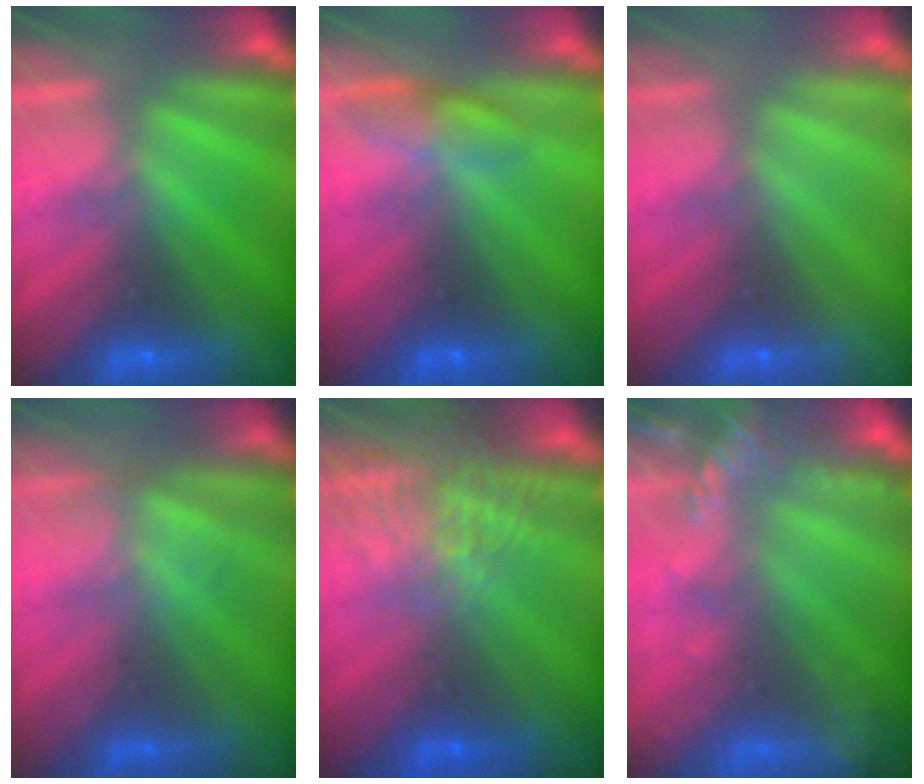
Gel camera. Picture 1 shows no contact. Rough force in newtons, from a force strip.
{"total": 3.9}
{"total": 3.0}
{"total": 2.8}
{"total": 7.6}
{"total": 6.9}